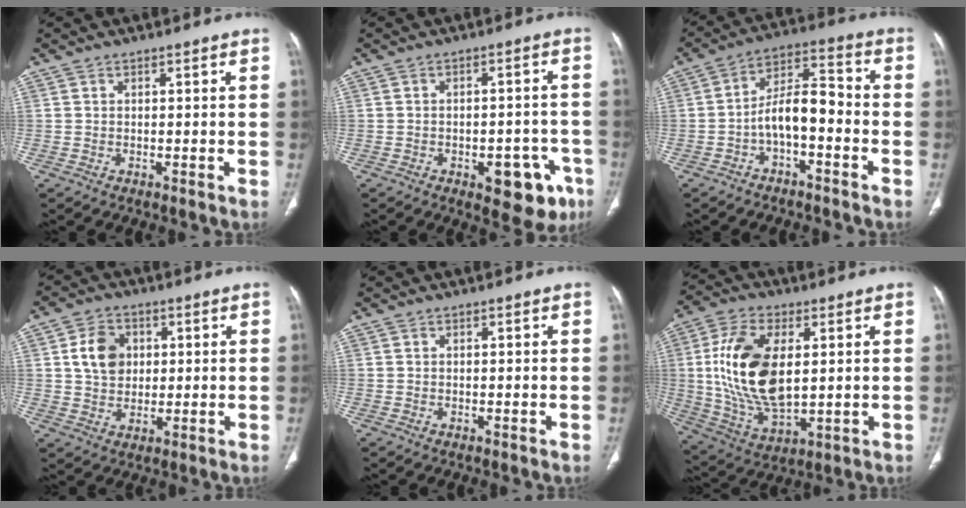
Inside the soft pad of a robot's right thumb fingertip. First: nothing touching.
{"total": 10.8, "force": [-5.1, 5.3, 7.9], "torque": [-0.062, 0.027, -0.056]}
{"total": 9.0, "force": [-3.0, 4.0, 7.5], "torque": [-0.124, 0.053, -0.058]}
{"total": 7.9, "force": [1.8, 6.2, 4.6], "torque": [-0.057, -0.003, 0.031]}
{"total": 0.0}
{"total": 18.2, "force": [2.5, 9.7, 15.3], "torque": [-0.294, -0.012, 0.055]}